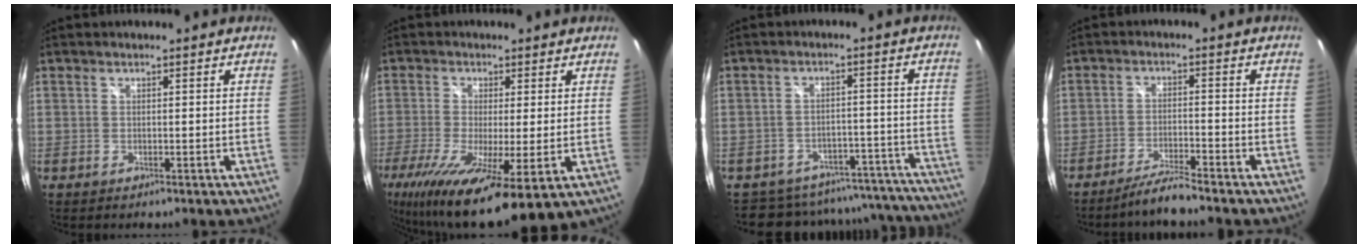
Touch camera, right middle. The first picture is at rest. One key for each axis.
{"total": 16.6, "fx": -6.8, "fy": 3.5, "fz": 14.8, "tx": -0.288, "ty": -0.068, "tz": -0.112}
{"total": 19.3, "fx": -17.7, "fy": 7.0, "fz": 3.1, "tx": -0.051, "ty": 0.056, "tz": -0.210}
{"total": 5.1, "fx": -4.7, "fy": -0.5, "fz": 2.0, "tx": -0.058, "ty": -0.003, "tz": -0.088}